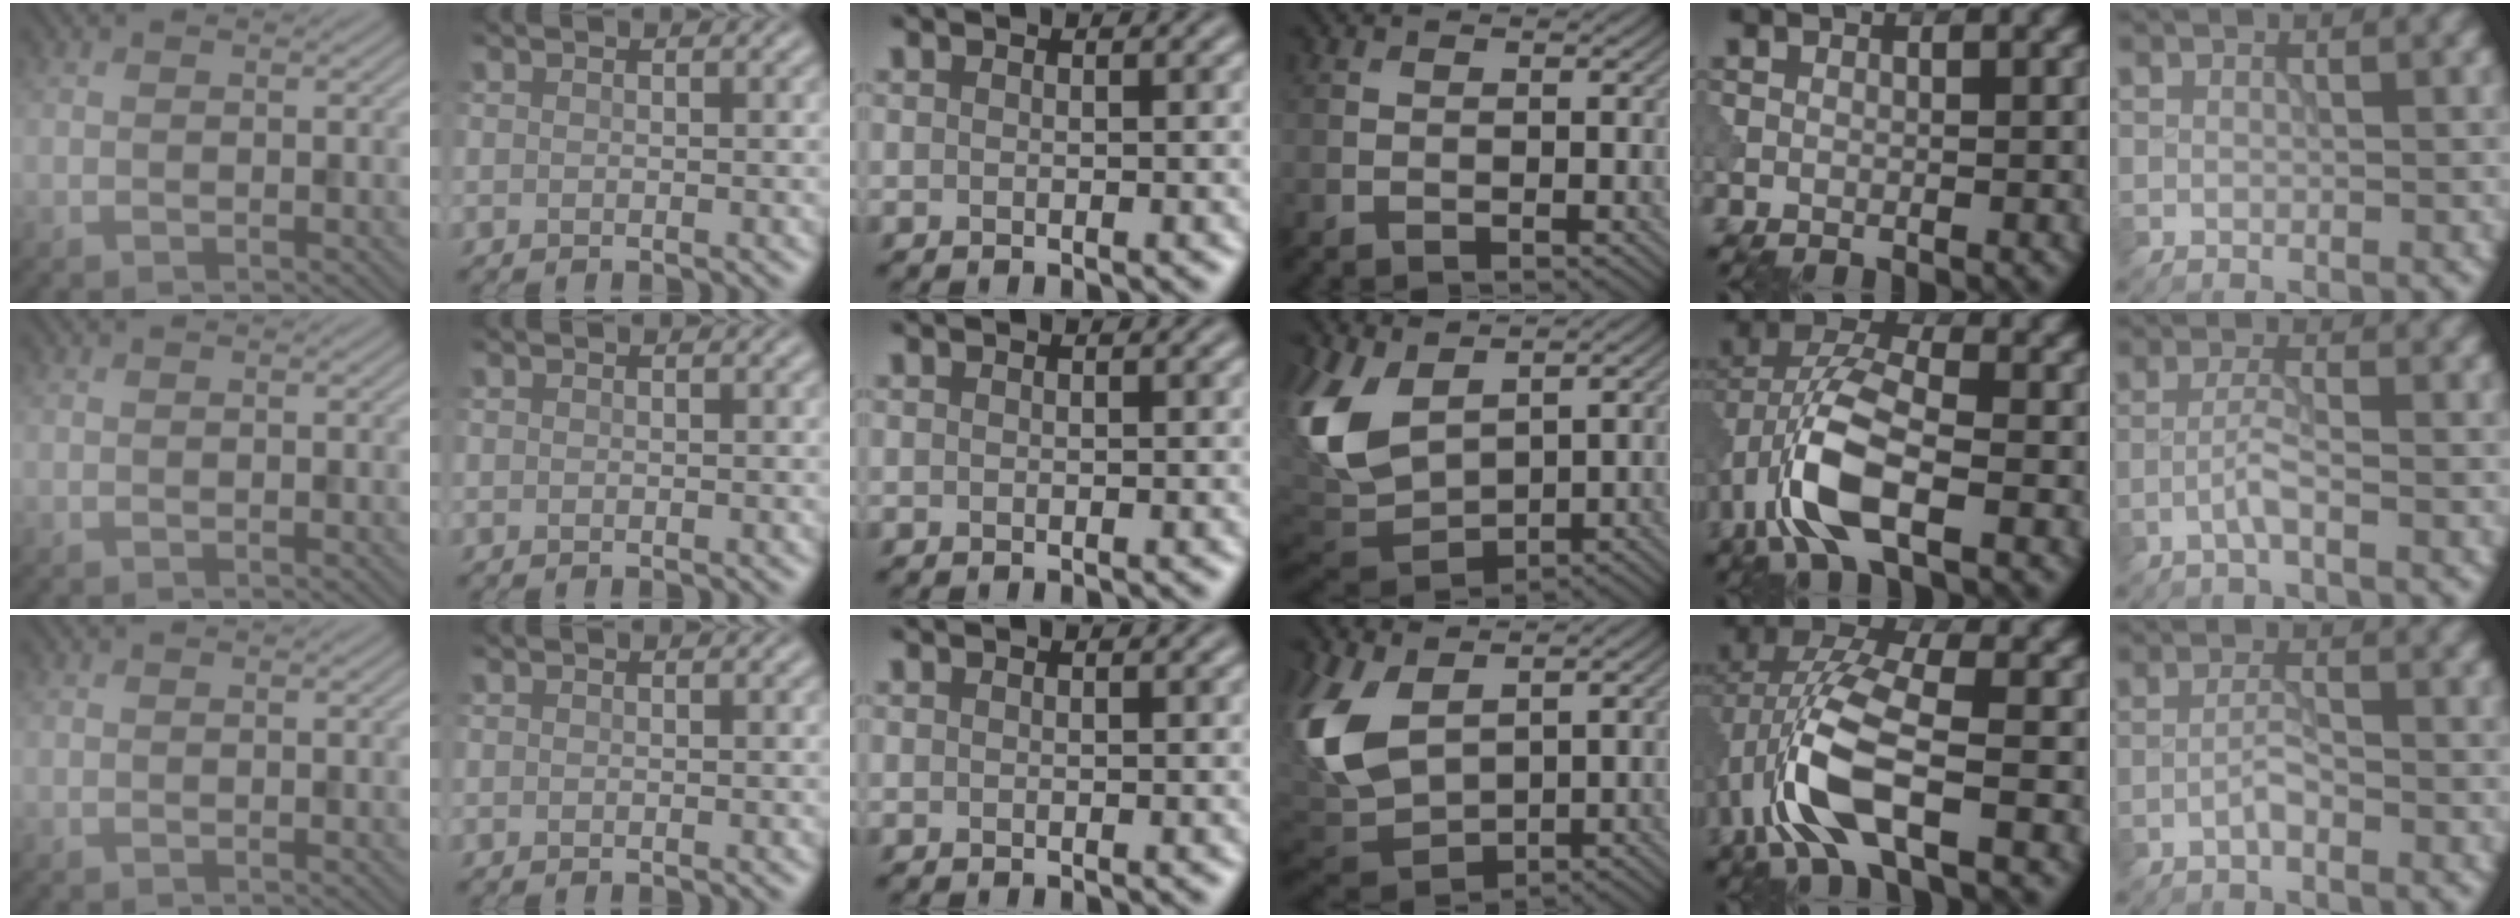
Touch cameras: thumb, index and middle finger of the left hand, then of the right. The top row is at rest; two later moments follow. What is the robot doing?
{"motion": "wipe", "object": "makeup brush"}